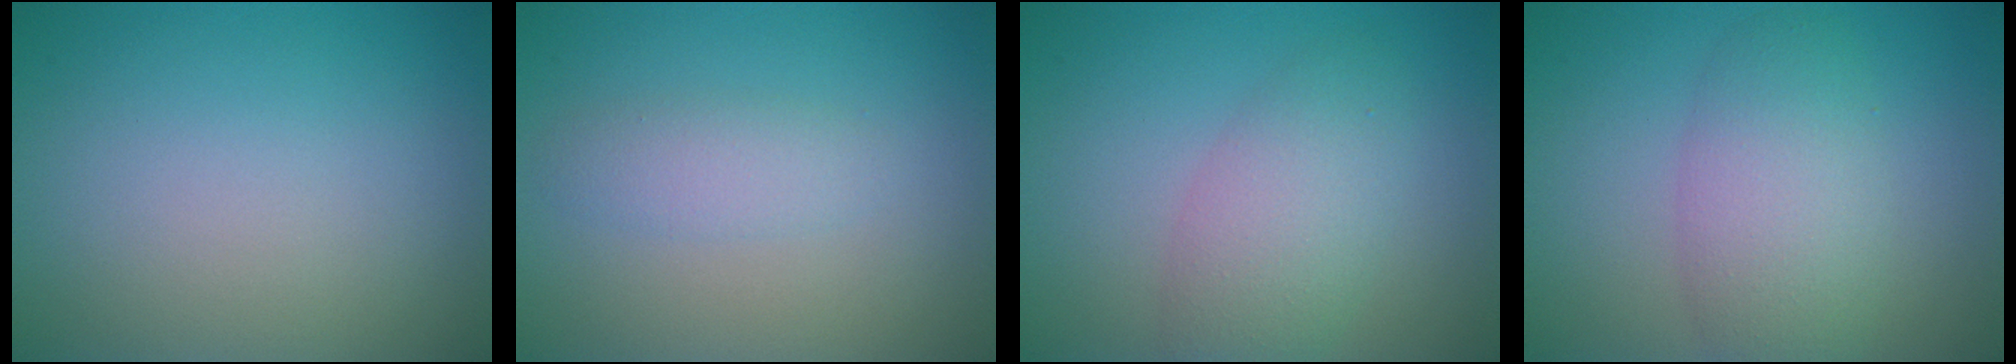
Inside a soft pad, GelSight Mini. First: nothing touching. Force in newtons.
{"total": 1.8, "press": 1.8, "slide": 0.1}
{"total": 4.1, "press": 4.1, "slide": 0.2}
{"total": 5.0, "press": 5.0, "slide": 0.1}